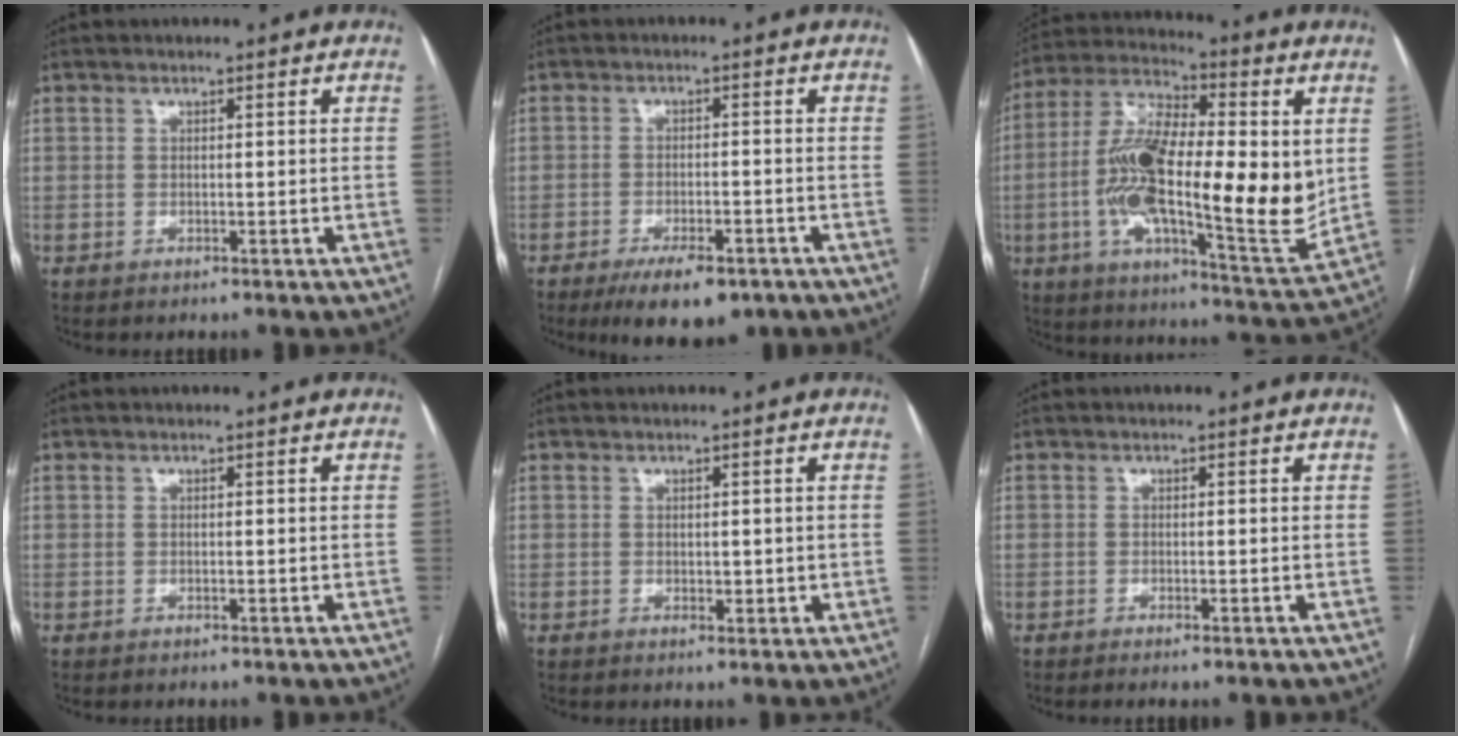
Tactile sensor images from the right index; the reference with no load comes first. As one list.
[{"total": 8.3, "force": [-5.6, 3.0, 5.4], "torque": [-0.080, -0.008, -0.086]}, {"total": 24.6, "force": [0.6, 6.9, 23.6], "torque": [-0.433, -0.004, 0.005]}, {"total": 0.0}, {"total": 1.7, "force": [0.2, 1.2, 1.2], "torque": [-0.013, 0.003, 0.008]}, {"total": 0.8, "force": [-0.5, -0.2, 0.6], "torque": [-0.013, -0.001, -0.009]}]